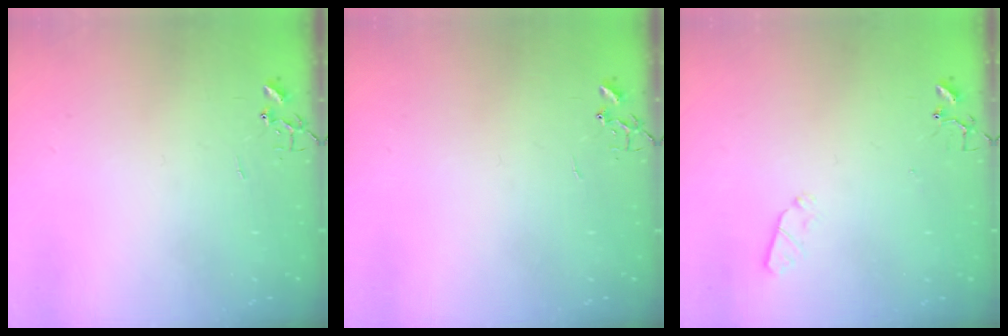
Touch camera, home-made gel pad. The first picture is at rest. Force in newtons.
{"total": 0.0}
{"total": 3.6, "press": 3.5, "slide": 0.6}